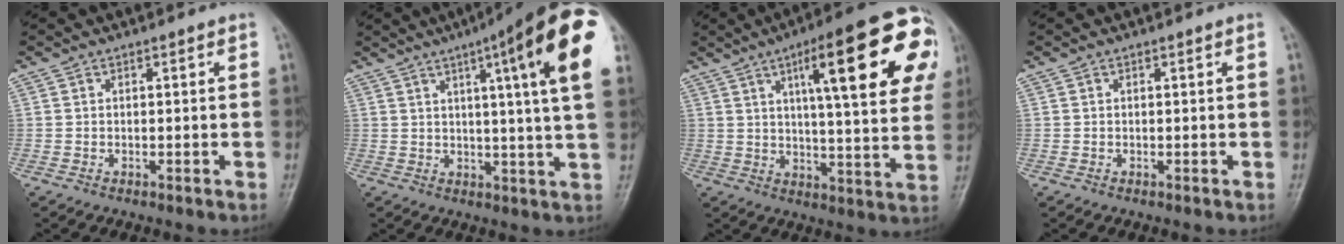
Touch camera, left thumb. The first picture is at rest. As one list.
[{"total": 19.0, "force": [7.7, 1.8, 17.3], "torque": [-0.230, -0.017, 0.092]}, {"total": 24.7, "force": [9.1, 6.0, 22.1], "torque": [-0.275, -0.003, 0.119]}, {"total": 0.0}]